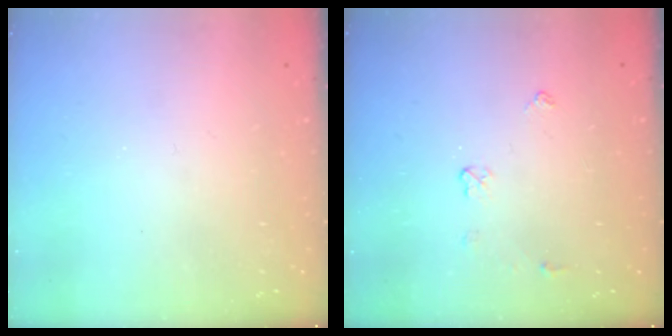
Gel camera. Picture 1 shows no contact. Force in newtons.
{"total": 3.9, "press": 3.8, "slide": 0.6}